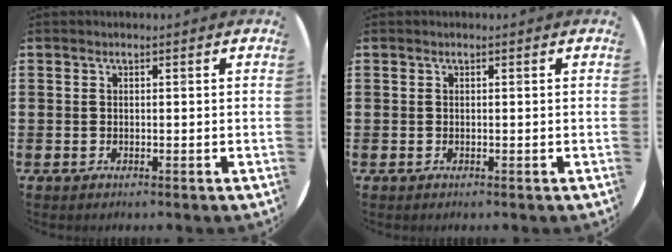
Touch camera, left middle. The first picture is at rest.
{"total": 0.0}